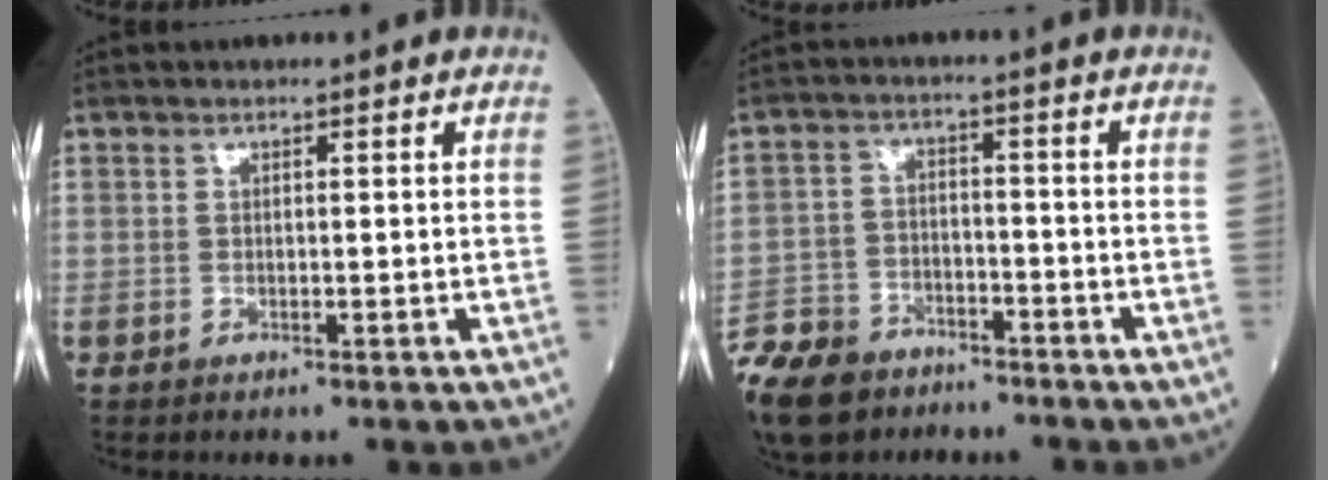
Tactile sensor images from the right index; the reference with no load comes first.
{"total": 10.6, "force": [-8.0, 5.6, 3.9], "torque": [-0.088, -0.010, -0.143]}